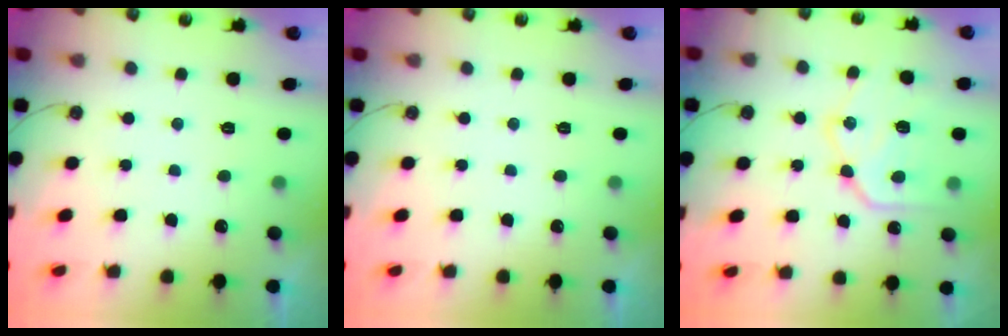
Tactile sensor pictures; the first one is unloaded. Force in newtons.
{"total": 0.0}
{"total": 18.1, "press": 18.0, "slide": 1.4}